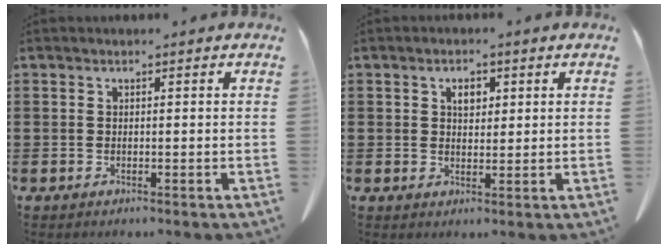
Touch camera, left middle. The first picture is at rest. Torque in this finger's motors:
{"motor_torque": [0.13, 0.09, 0.05, 0.03]}